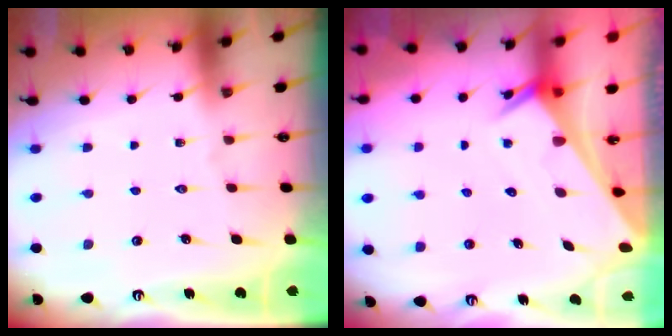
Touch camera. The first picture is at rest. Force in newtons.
{"total": 2.5, "press": 2.5, "slide": 0.1}